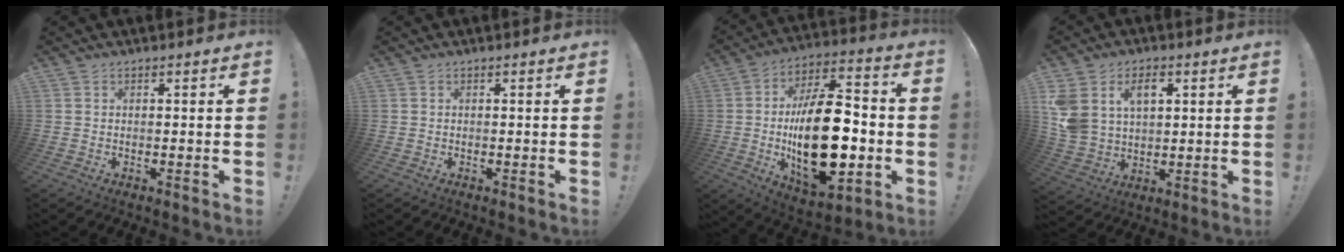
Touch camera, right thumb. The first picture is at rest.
{"total": 0.0}
{"total": 27.8, "force": [-3.4, 14.5, 23.6], "torque": [-0.421, 0.009, -0.046]}
{"total": 10.9, "force": [4.7, 7.8, 5.9], "torque": [-0.114, -0.019, 0.091]}